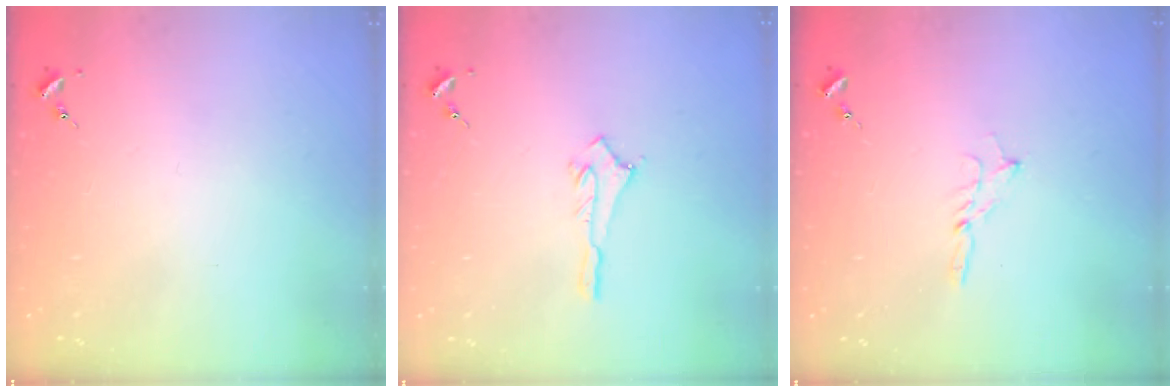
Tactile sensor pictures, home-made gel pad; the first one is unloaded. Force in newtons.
{"total": 3.2, "press": 3.2, "slide": 0.1}
{"total": 2.7, "press": 2.7, "slide": 0.2}